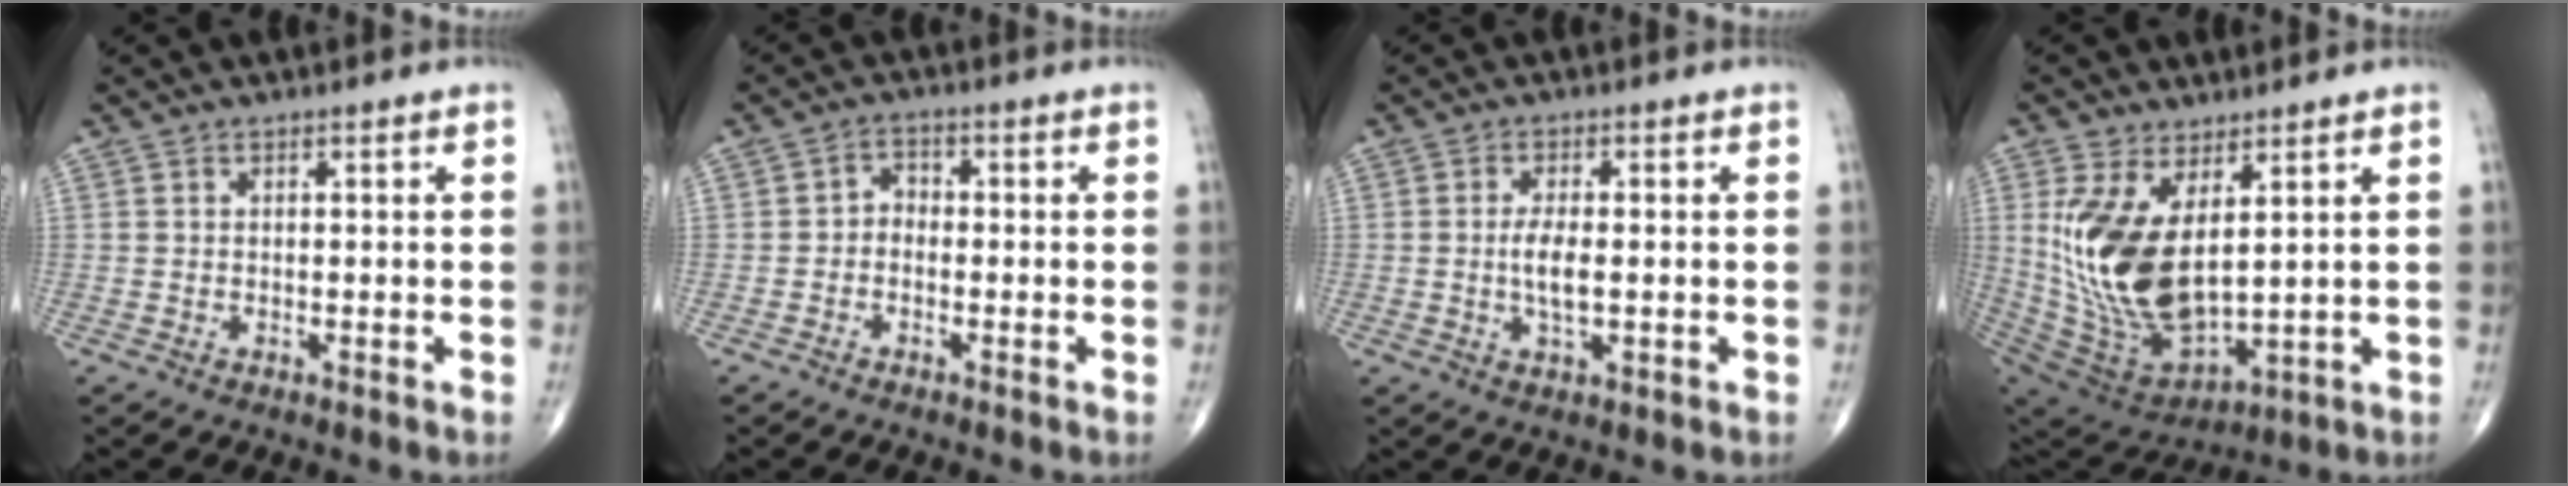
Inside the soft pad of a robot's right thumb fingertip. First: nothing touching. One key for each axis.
{"total": 2.4, "fx": -0.8, "fy": 1.9, "fz": 1.4, "tx": -0.006, "ty": 0.015, "tz": -0.026}
{"total": 4.6, "fx": -0.3, "fy": 1.7, "fz": 4.3, "tx": -0.085, "ty": -0.006, "tz": -0.007}
{"total": 18.1, "fx": 3.9, "fy": 9.1, "fz": 15.2, "tx": -0.299, "ty": -0.033, "tz": 0.098}